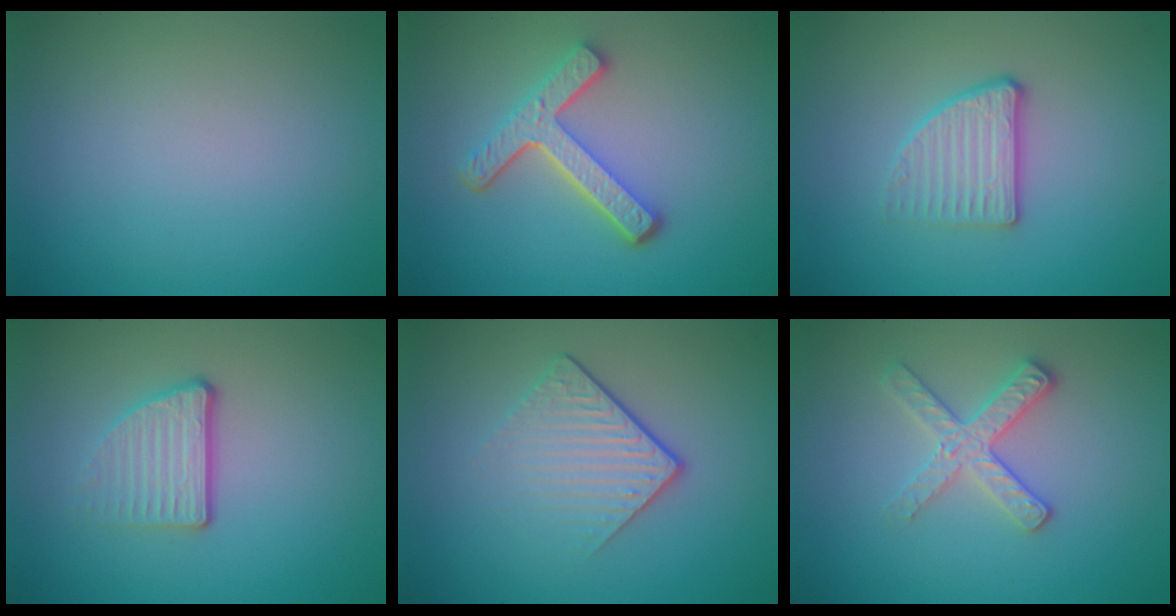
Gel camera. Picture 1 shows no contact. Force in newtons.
{"total": 4.8, "press": 3.6, "slide": 3.2}
{"total": 2.9, "press": 2.5, "slide": 1.4}
{"total": 3.3, "press": 2.4, "slide": 2.3}
{"total": 4.2, "press": 2.6, "slide": 3.3}
{"total": 2.7, "press": 2.6, "slide": 0.9}